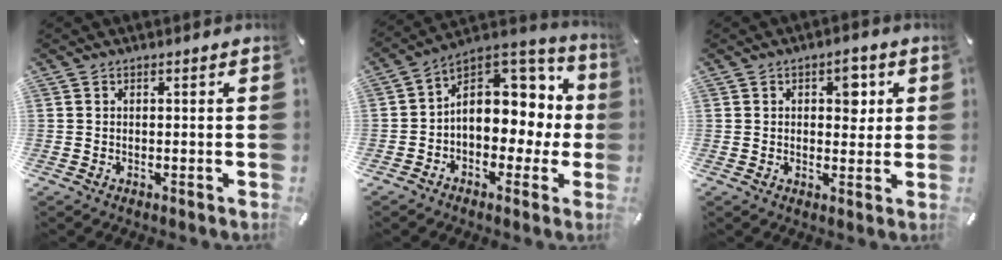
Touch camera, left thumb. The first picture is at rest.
{"total": 12.7, "force": [1.7, 9.7, 8.0], "torque": [-0.112, -0.018, 0.032]}
{"total": 5.9, "force": [1.7, 3.5, 4.4], "torque": [-0.044, -0.008, 0.017]}